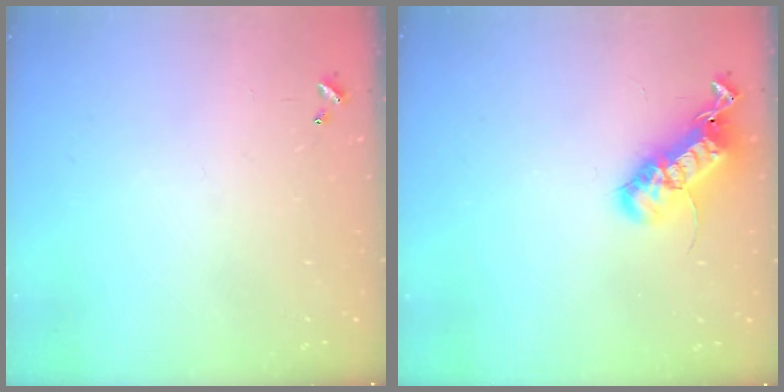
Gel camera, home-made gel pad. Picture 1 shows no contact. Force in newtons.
{"total": 21.0, "press": 21.0, "slide": 0.4}